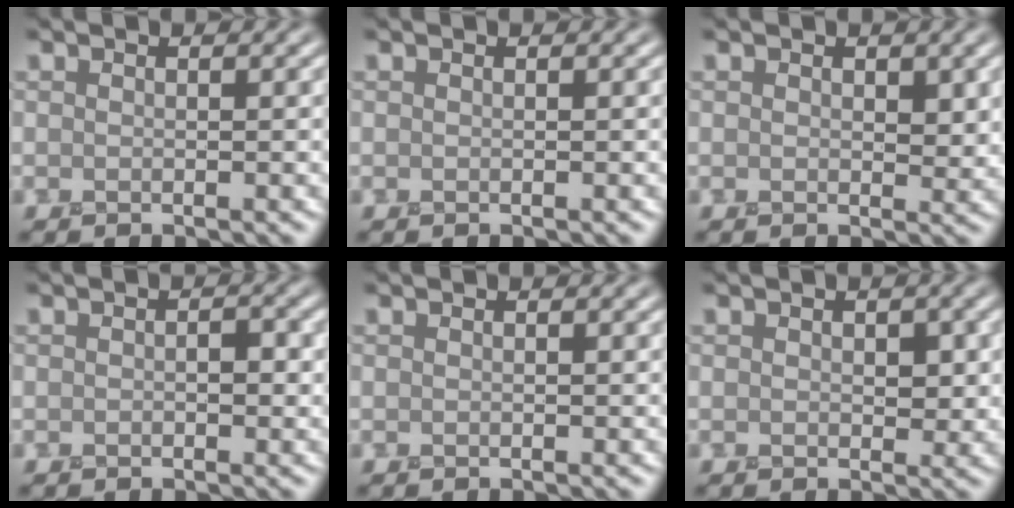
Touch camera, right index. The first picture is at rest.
{"total": 0.0}
{"total": 1.6, "force": [0.6, 1.1, 1.1], "torque": [-0.016, -0.001, 0.011]}
{"total": 1.4, "force": [0.0, 0.7, 1.2], "torque": [-0.021, 0.002, -0.001]}
{"total": 0.0}
{"total": 2.1, "force": [0.5, 1.4, 1.5], "torque": [-0.023, 0.001, 0.006]}